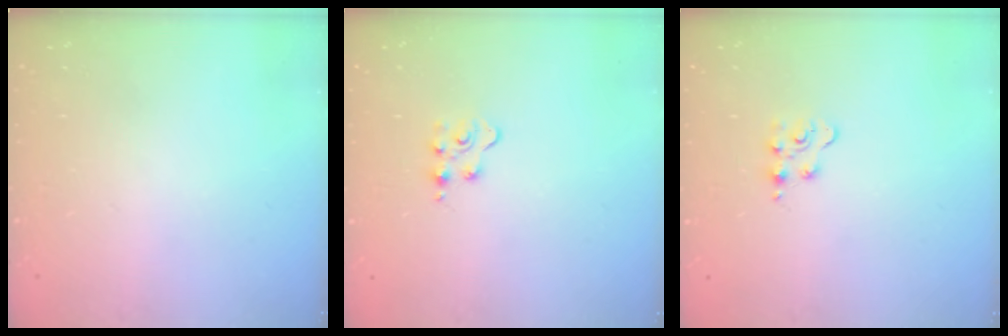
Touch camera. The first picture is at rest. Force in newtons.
{"total": 3.0, "press": 3.0, "slide": 0.3}
{"total": 3.0, "press": 3.0, "slide": 0.4}